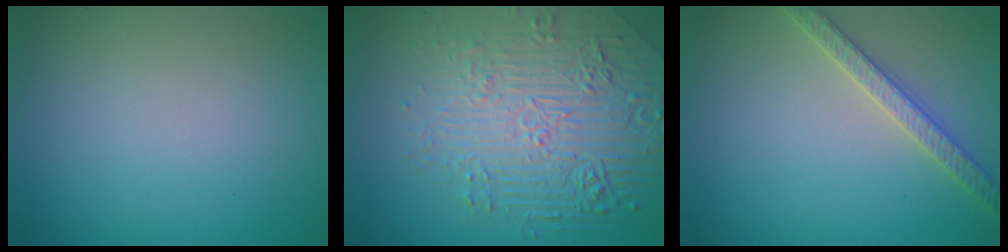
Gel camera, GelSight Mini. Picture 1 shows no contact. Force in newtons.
{"total": 8.0, "press": 5.7, "slide": 5.6}
{"total": 2.8, "press": 2.8, "slide": 0.4}